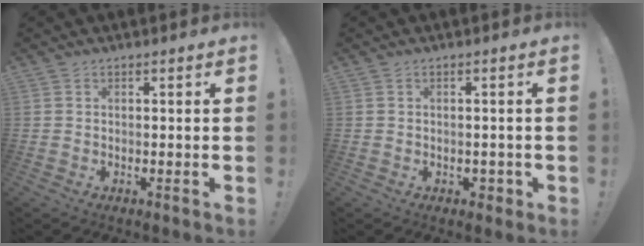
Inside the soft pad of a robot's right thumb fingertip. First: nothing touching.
{"total": 2.3, "force": [-0.7, 1.8, 1.3], "torque": [-0.012, 0.001, -0.012]}